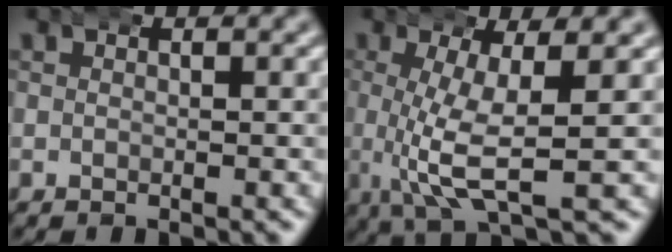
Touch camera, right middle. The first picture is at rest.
{"total": 6.3, "force": [-0.1, 1.7, 6.0], "torque": [-0.117, -0.017, 0.009]}